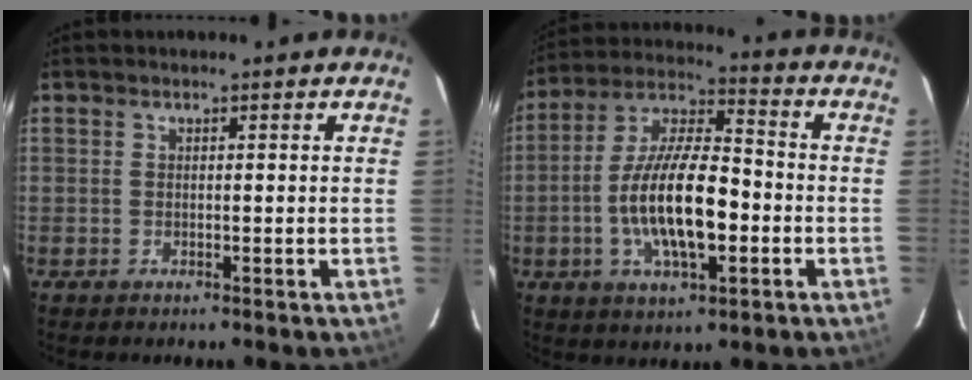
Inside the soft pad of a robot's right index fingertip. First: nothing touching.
{"total": 16.2, "force": [-3.6, 5.8, 14.7], "torque": [-0.286, 0.002, -0.067]}